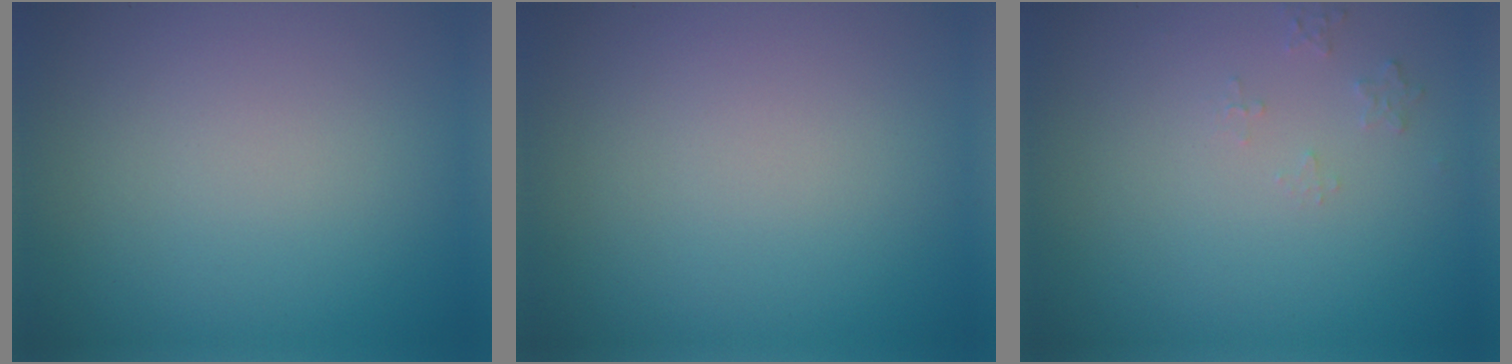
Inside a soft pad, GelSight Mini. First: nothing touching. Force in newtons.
{"total": 0.0}
{"total": 1.1, "press": 1.1, "slide": 0.2}